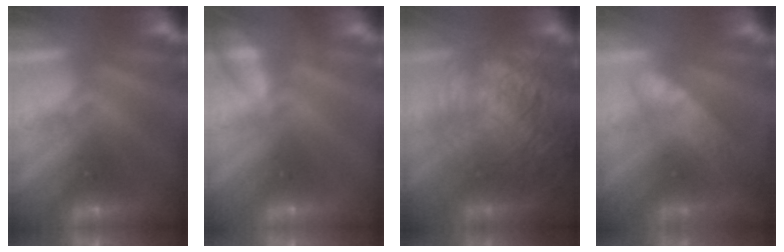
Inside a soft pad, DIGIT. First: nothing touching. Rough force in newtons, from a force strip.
{"total": 2.2}
{"total": 7.6}
{"total": 7.4}